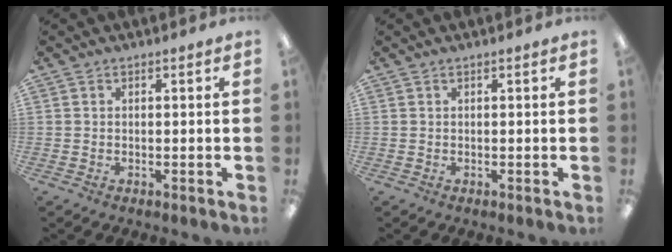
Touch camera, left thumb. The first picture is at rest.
{"total": 0.0}